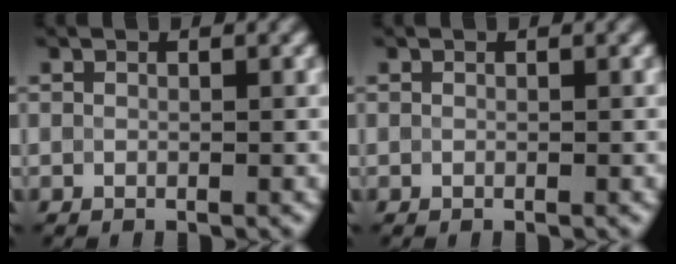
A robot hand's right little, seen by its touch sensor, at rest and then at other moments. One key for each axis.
{"total": 0.0}